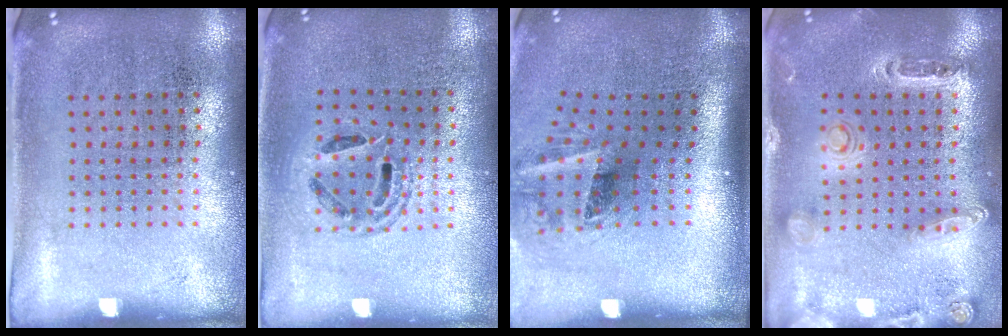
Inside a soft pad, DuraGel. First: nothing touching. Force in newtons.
{"total": 1.3, "press": 1.1, "slide": 0.6}
{"total": 2.0, "press": 1.3, "slide": 1.5}
{"total": 1.4, "press": 1.4, "slide": 0.2}